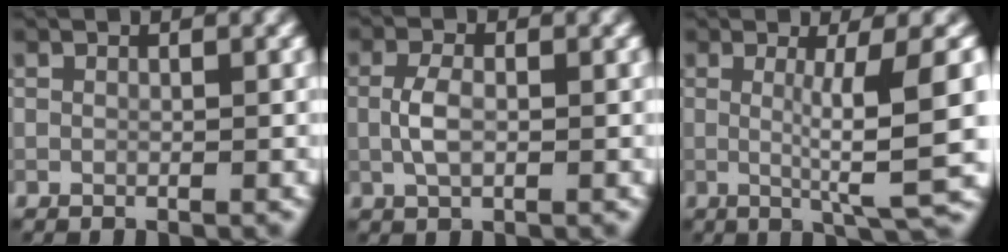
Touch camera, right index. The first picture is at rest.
{"total": 2.5, "force": [-0.3, 1.3, 2.1], "torque": [-0.048, 0.001, -0.008]}
{"total": 7.9, "force": [0.2, 1.2, 7.8], "torque": [-0.110, -0.004, 0.006]}